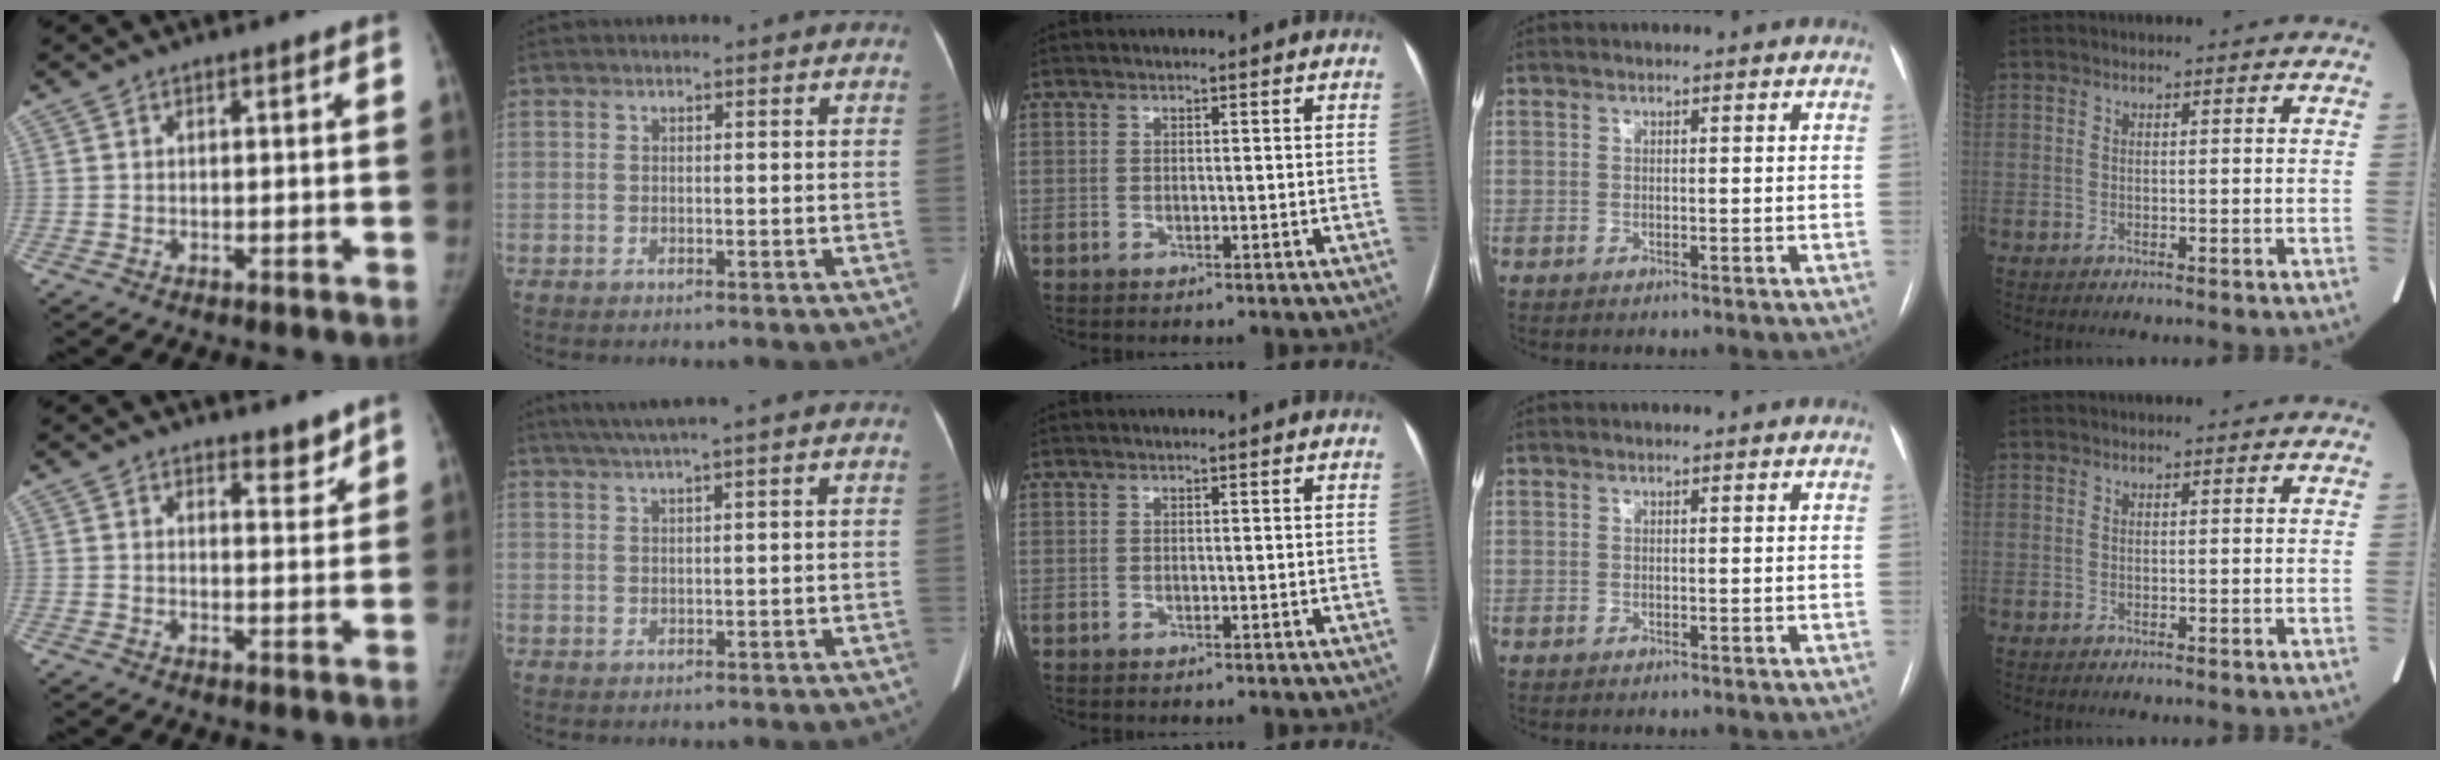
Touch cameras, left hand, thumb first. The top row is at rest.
{"thumb": {"total": 3.4, "force": [2.9, 1.4, 1.1], "torque": [0.003, -0.023, 0.041]}, "index": {"total": 3.6, "force": [2.4, -0.9, 2.5], "torque": [-0.052, 0.012, 0.050]}}